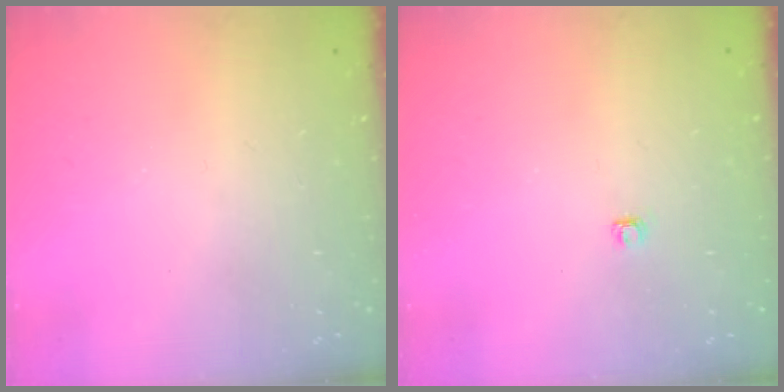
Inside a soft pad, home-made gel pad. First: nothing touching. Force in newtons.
{"total": 2.8, "press": 2.8, "slide": 0.4}